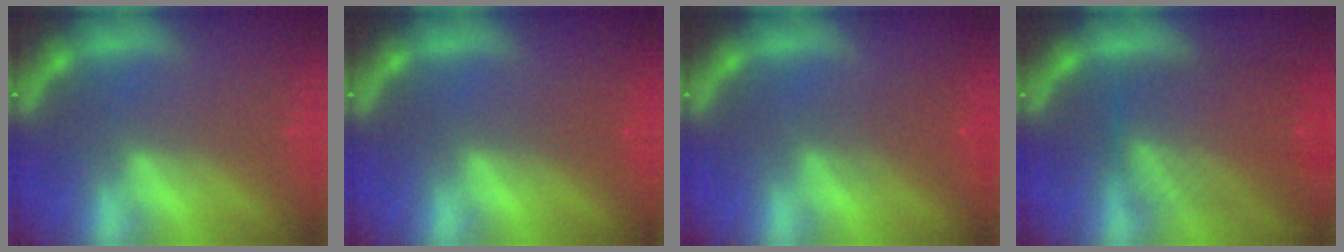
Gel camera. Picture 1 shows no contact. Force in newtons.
{"total": 1.0}
{"total": 2.5}
{"total": 8.6}